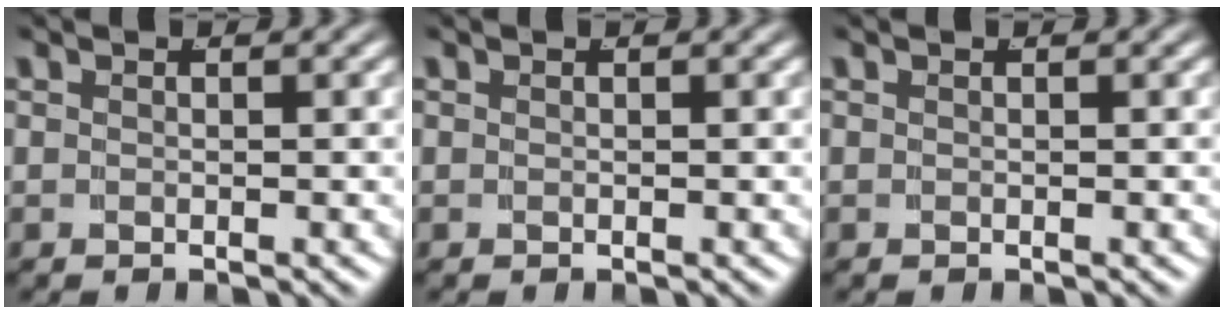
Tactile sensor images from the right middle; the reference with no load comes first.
{"total": 0.0}
{"total": 0.0}